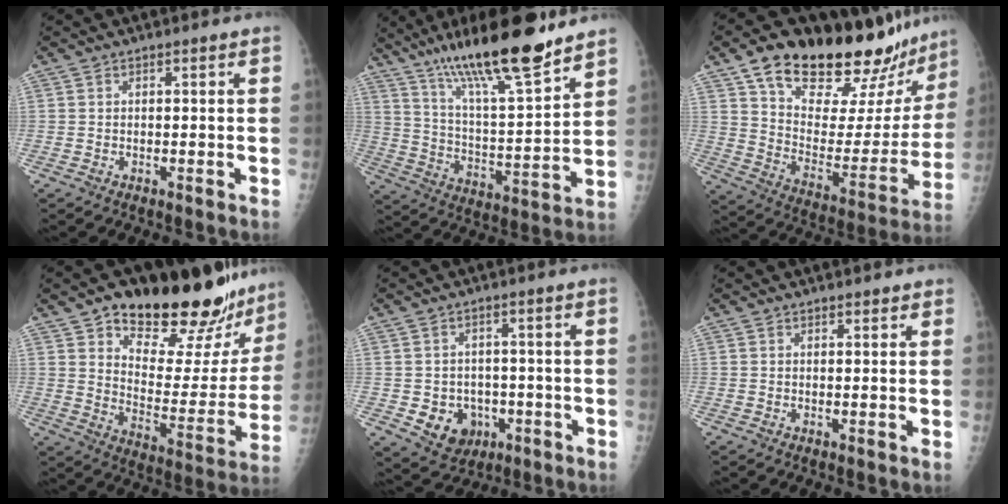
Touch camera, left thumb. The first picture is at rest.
{"total": 20.7, "force": [15.4, 3.2, 13.4], "torque": [-0.210, -0.075, 0.266]}
{"total": 29.5, "force": [22.0, 10.1, 16.9], "torque": [-0.224, -0.079, 0.325]}
{"total": 25.5, "force": [19.8, 9.5, 12.9], "torque": [-0.135, -0.107, 0.277]}
{"total": 7.4, "force": [-1.7, 6.4, 3.2], "torque": [-0.023, 0.007, -0.013]}
{"total": 1.3, "force": [1.1, 0.6, 0.3], "torque": [0.004, -0.005, 0.013]}